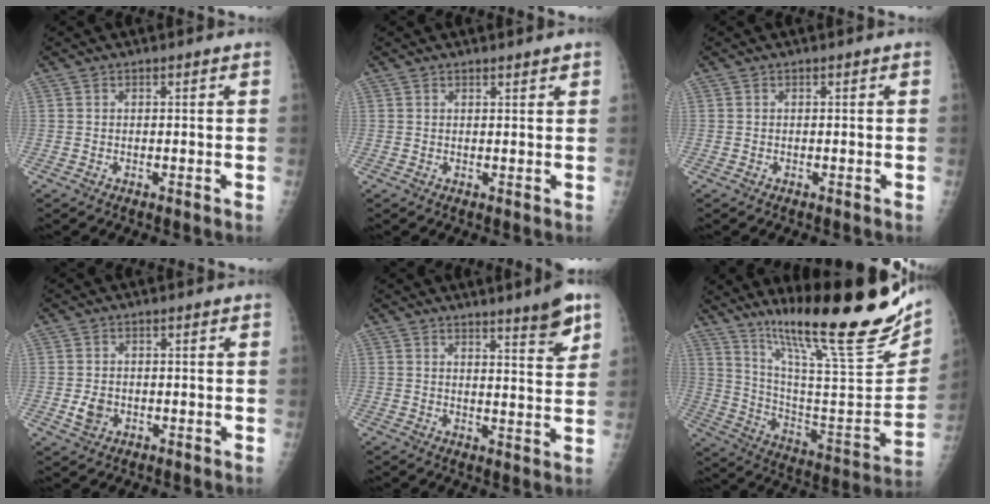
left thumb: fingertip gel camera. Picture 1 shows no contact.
{"total": 1.1, "force": [0.9, 0.2, 0.6], "torque": [-0.006, -0.005, 0.014]}
{"total": 0.0}
{"total": 3.0, "force": [-0.6, 2.5, 1.6], "torque": [-0.022, 0.001, -0.007]}
{"total": 6.8, "force": [4.6, 0.8, 5.0], "torque": [-0.060, -0.033, 0.062]}
{"total": 30.8, "force": [20.9, 4.9, 22.1], "torque": [-0.323, -0.093, 0.332]}